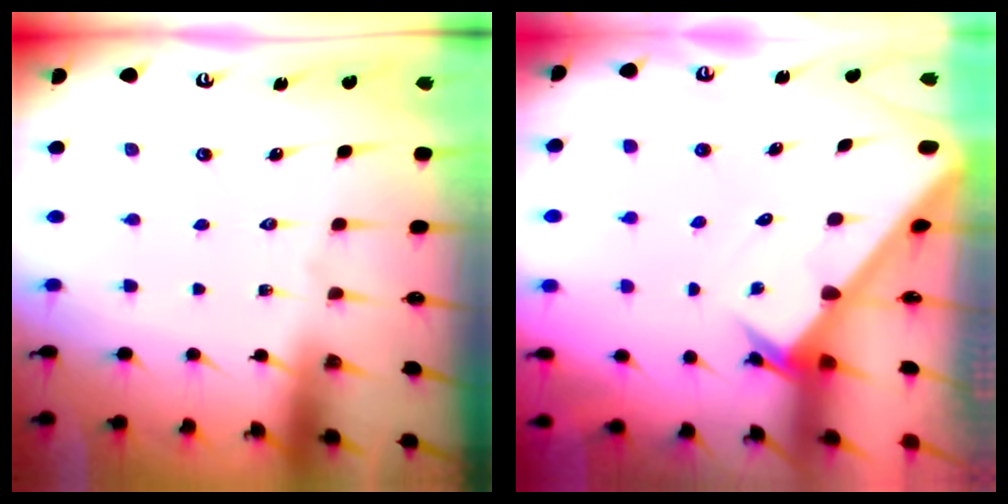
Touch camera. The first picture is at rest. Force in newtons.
{"total": 2.7, "press": 2.7, "slide": 0.1}